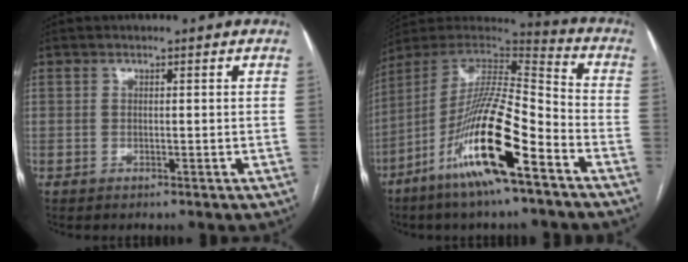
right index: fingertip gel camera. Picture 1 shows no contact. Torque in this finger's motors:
{"motor_torque": [0.63, -0.62, 0.67, 0.16]}